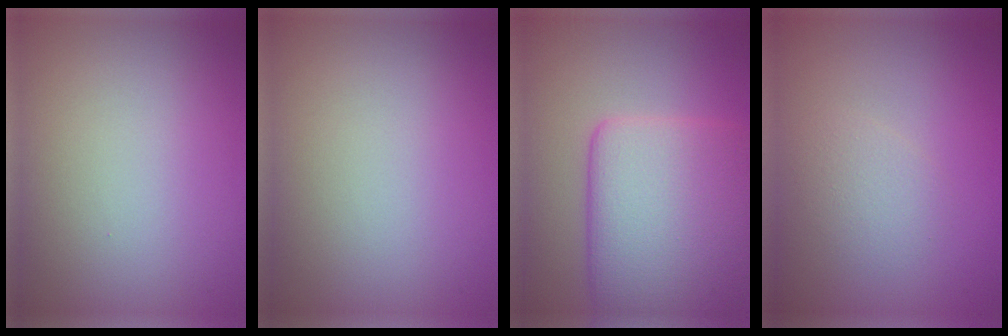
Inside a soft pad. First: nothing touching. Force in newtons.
{"total": 0.0}
{"total": 8.6, "press": 8.6, "slide": 0.3}
{"total": 1.6, "press": 1.6, "slide": 0.0}